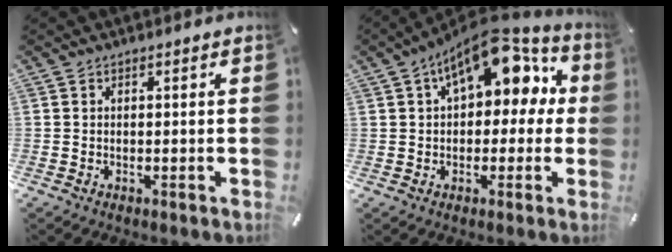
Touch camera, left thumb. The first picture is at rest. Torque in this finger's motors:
{"motor_torque": [2.50, 2.50, 1.08, 0.49, 0.17]}